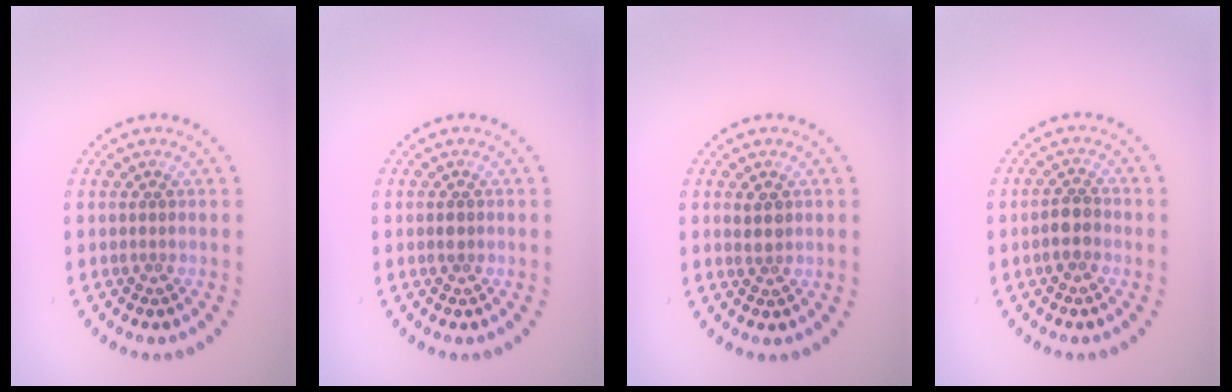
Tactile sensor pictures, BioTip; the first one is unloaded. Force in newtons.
{"total": 0.8, "press": 0.8, "slide": 0.1}
{"total": 1.5, "press": 1.5, "slide": 0.5}
{"total": 2.1, "press": 2.0, "slide": 0.6}